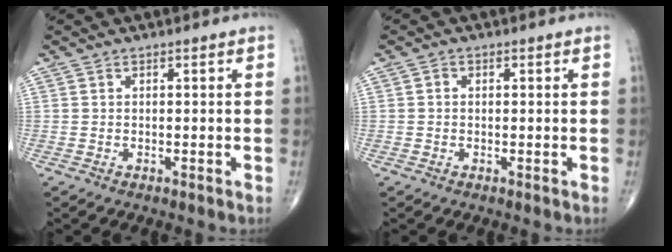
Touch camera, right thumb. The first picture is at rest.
{"total": 0.8, "force": [0.0, 0.7, 0.5], "torque": [-0.008, 0.005, -0.001]}